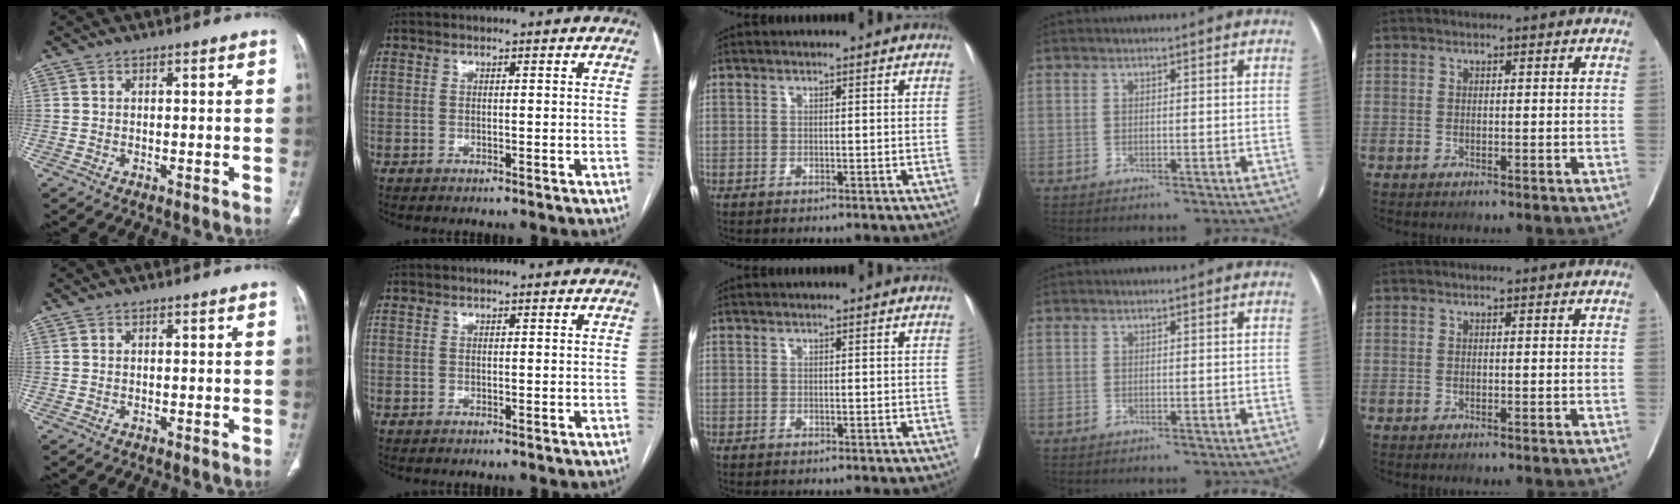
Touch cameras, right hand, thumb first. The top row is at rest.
{}